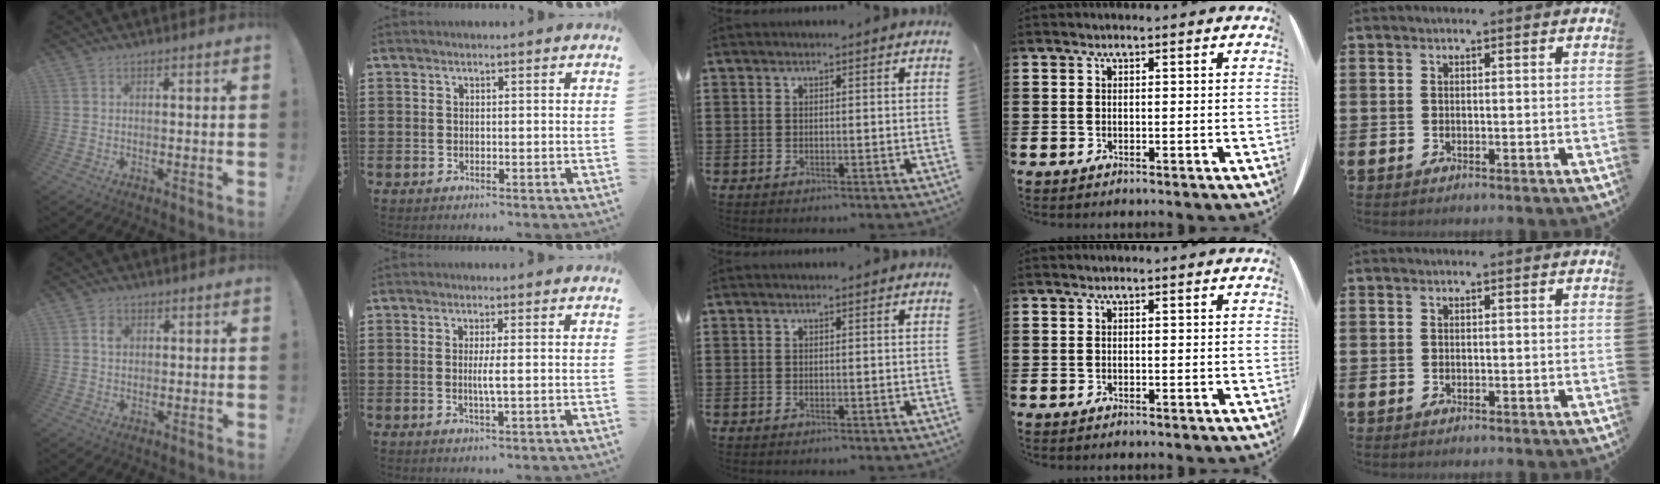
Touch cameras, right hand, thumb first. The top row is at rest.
{"thumb": {"total": 2.6, "force": [0.8, 2.2, 1.1], "torque": [-0.001, -0.005, 0.010]}, "index": {"total": 2.6, "force": [-0.1, -0.1, 2.6], "torque": [-0.049, -0.008, -0.003]}}